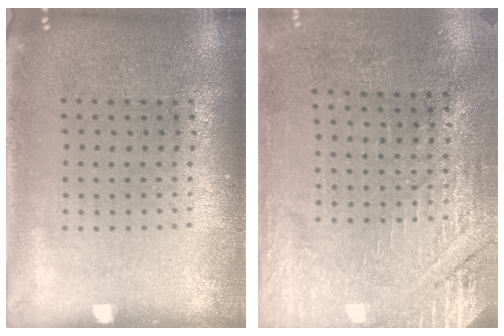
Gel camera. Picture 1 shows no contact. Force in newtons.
{"total": 2.8, "press": 2.5, "slide": 1.2}